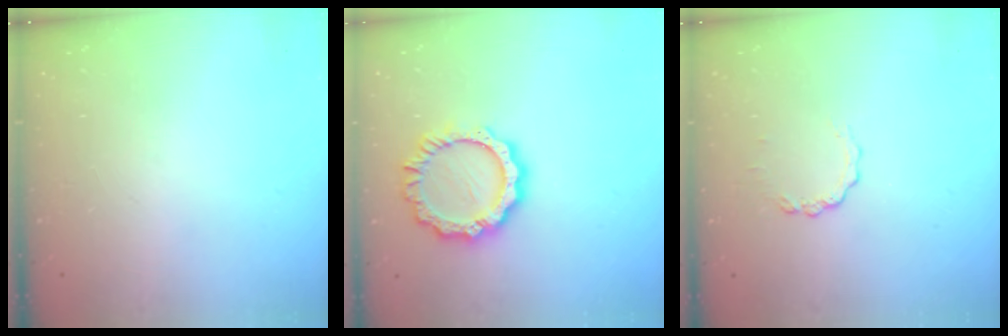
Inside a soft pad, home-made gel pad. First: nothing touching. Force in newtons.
{"total": 11.4, "press": 11.3, "slide": 0.8}
{"total": 2.8, "press": 2.8, "slide": 0.3}